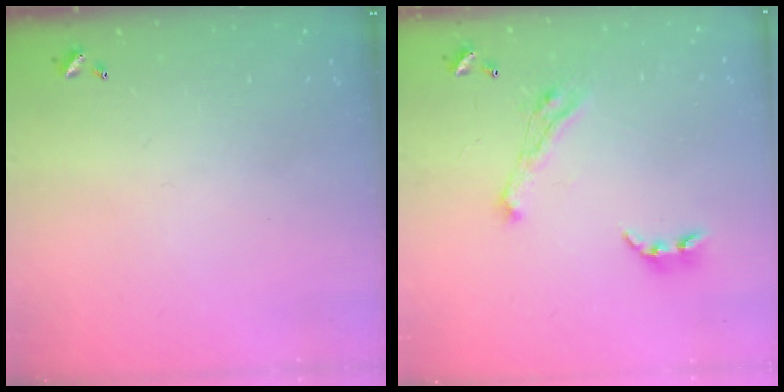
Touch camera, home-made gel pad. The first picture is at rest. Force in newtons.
{"total": 7.0, "press": 6.8, "slide": 1.3}